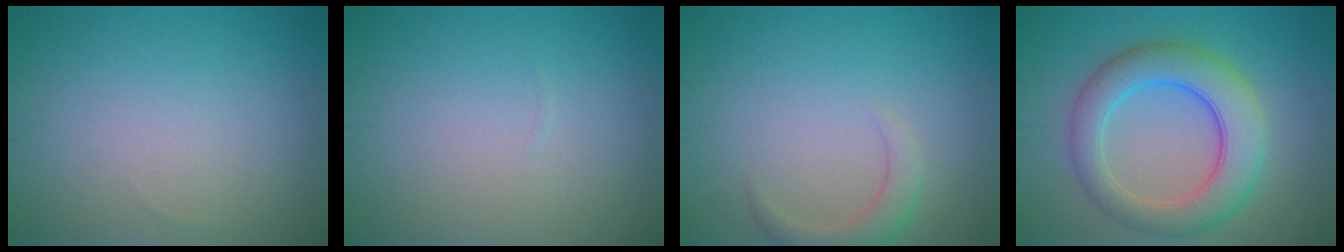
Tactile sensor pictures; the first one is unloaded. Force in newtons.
{"total": 0.0}
{"total": 2.2, "press": 2.2, "slide": 0.2}
{"total": 6.8, "press": 6.8, "slide": 0.4}